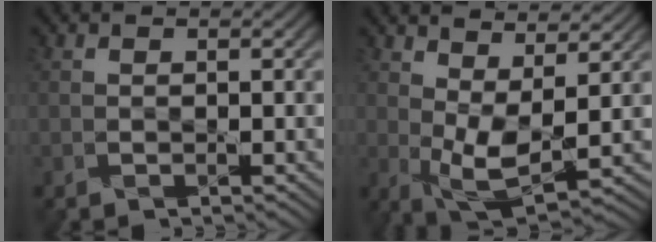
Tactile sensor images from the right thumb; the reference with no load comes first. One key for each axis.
{"total": 6.5, "fx": 2.7, "fy": 2.7, "fz": 5.3, "tx": -0.111, "ty": 0.000, "tz": 0.051}